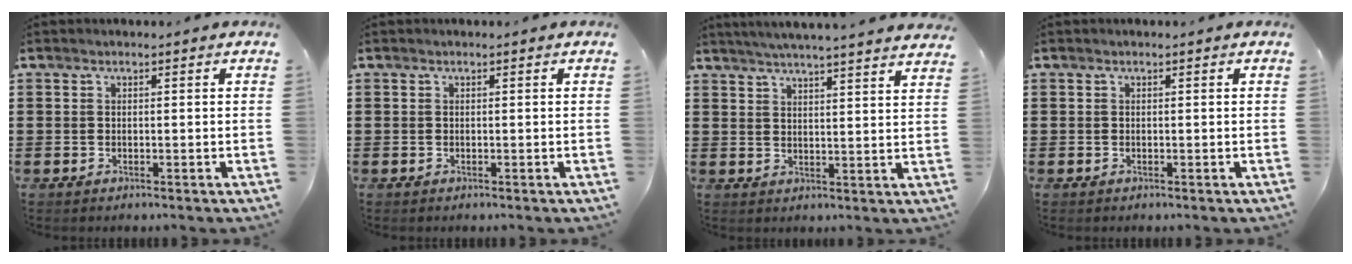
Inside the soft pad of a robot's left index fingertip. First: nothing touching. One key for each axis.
{"total": 0.0}
{"total": 4.3, "fx": 4.0, "fy": -1.0, "fz": 0.9, "tx": -0.033, "ty": -0.021, "tz": 0.069}
{"total": 0.0}